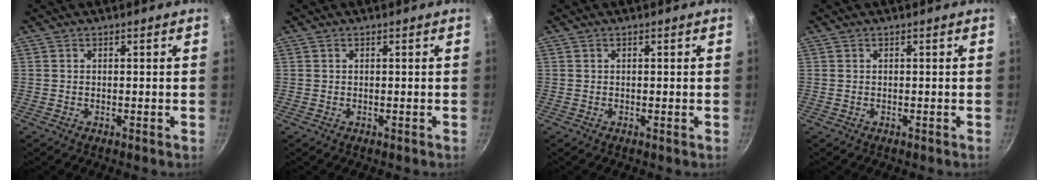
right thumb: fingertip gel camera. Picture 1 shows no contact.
{"total": 0.0}
{"total": 0.0}
{"total": 0.0}